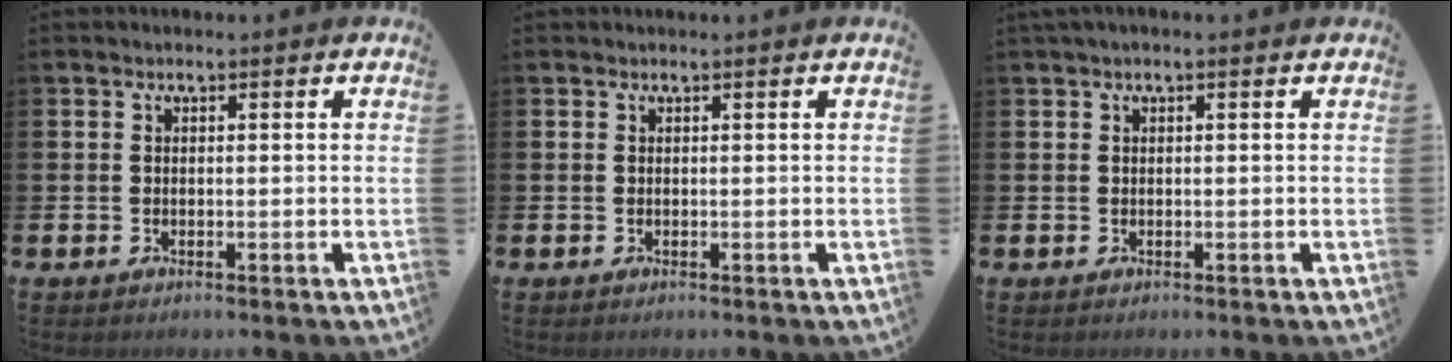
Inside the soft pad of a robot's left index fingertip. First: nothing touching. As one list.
[{"total": 0.0}, {"total": 0.6, "force": [0.3, 0.0, 0.5], "torque": [-0.010, 0.002, 0.005]}]